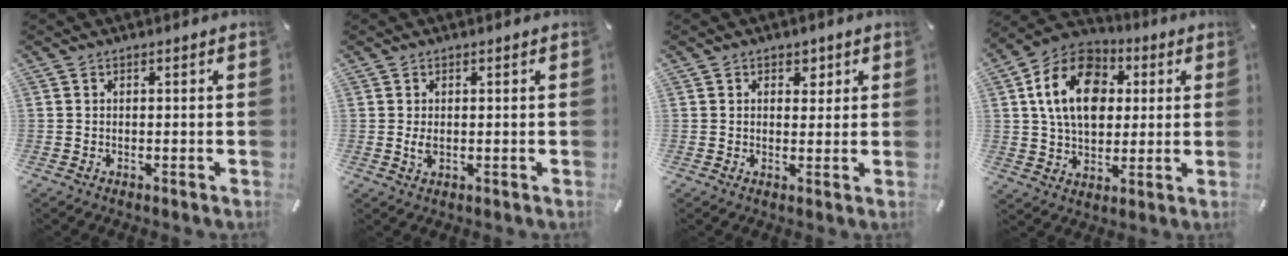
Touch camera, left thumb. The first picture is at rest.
{"total": 2.3, "force": [0.1, 1.2, 1.9], "torque": [-0.053, -0.003, -0.004]}
{"total": 3.2, "force": [1.4, 2.5, 1.3], "torque": [0.001, -0.006, 0.015]}
{"total": 16.5, "force": [3.6, 12.2, 10.5], "torque": [-0.199, 0.007, 0.061]}